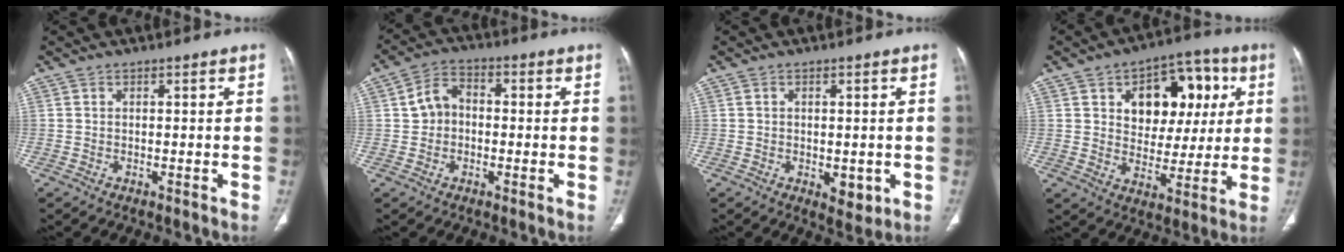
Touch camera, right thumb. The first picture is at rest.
{"total": 5.9, "force": [0.1, 4.7, 3.6], "torque": [-0.051, 0.021, -0.010]}
{"total": 4.2, "force": [-0.9, 2.4, 3.3], "torque": [-0.031, -0.007, -0.003]}
{"total": 16.2, "force": [5.0, 10.9, 10.9], "torque": [-0.093, 0.004, 0.078]}